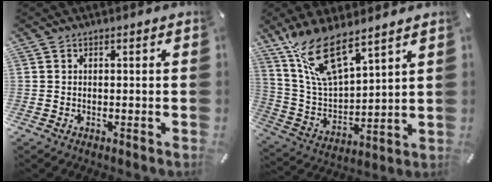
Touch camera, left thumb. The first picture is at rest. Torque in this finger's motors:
{"motor_torque": [2.65, 1.38, 1.29, -1.48, 0.53]}